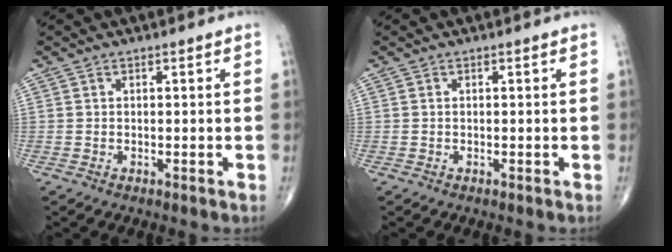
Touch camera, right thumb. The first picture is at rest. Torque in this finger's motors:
{"motor_torque": [-0.10, 0.30, 0.10, 0.03, 0.01]}